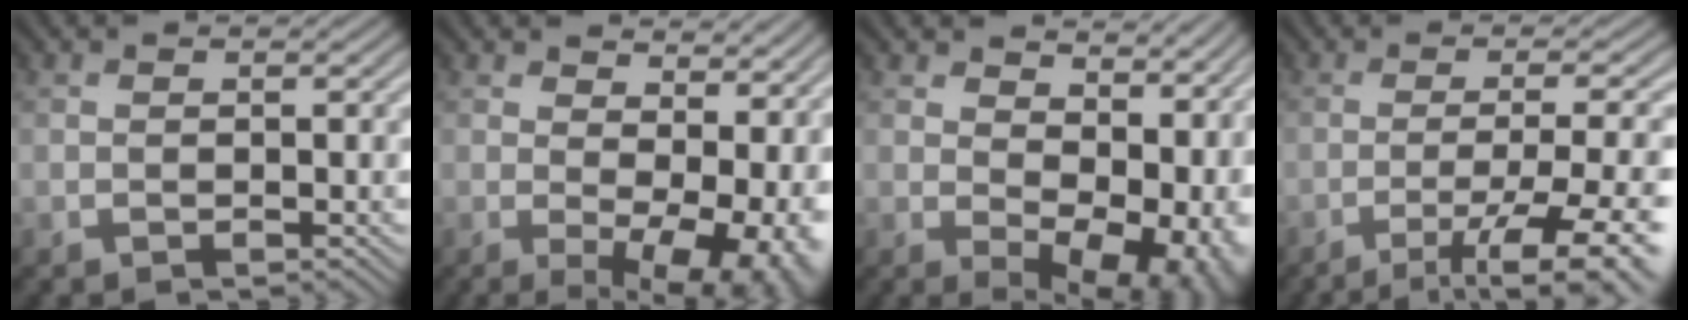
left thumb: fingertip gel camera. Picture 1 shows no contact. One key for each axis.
{"total": 12.5, "fx": 1.4, "fy": 6.5, "fz": 10.5, "tx": -0.115, "ty": -0.017, "tz": 0.060}
{"total": 14.6, "fx": 2.4, "fy": 9.4, "fz": 11.0, "tx": -0.101, "ty": -0.023, "tz": 0.090}
{"total": 10.6, "fx": -5.6, "fy": 2.1, "fz": 8.7, "tx": -0.140, "ty": 0.002, "tz": -0.073}